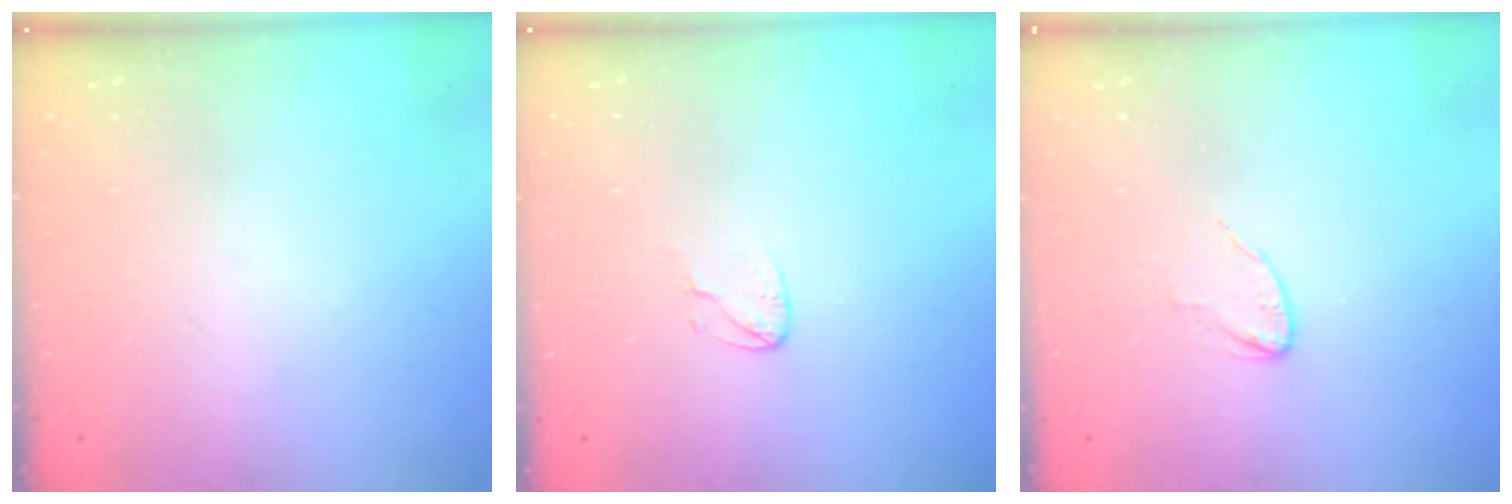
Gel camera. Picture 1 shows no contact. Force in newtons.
{"total": 4.0, "press": 3.9, "slide": 0.3}
{"total": 2.3, "press": 2.3, "slide": 0.2}